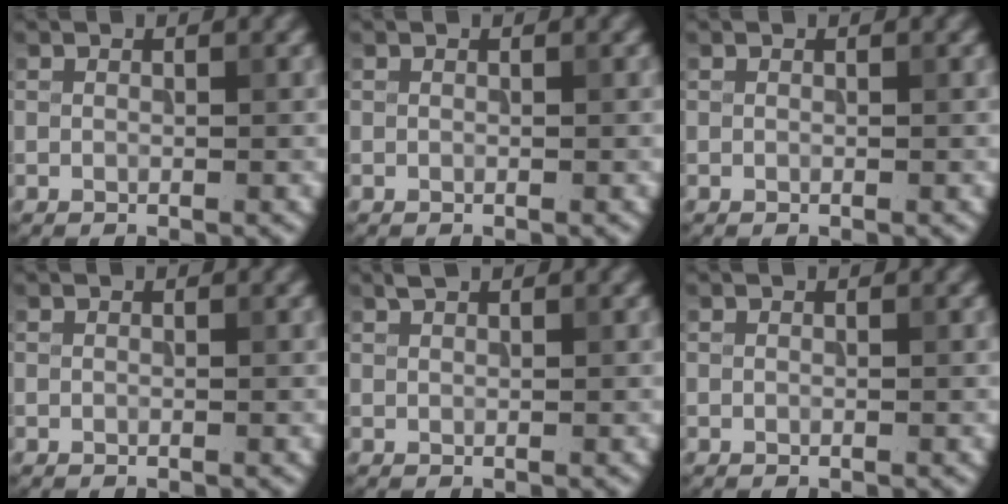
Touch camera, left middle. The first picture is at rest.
{"total": 0.0}
{"total": 0.0}
{"total": 0.0}
{"total": 0.8, "force": [0.7, 0.1, 0.3], "torque": [-0.004, 0.001, 0.013]}
{"total": 0.0}